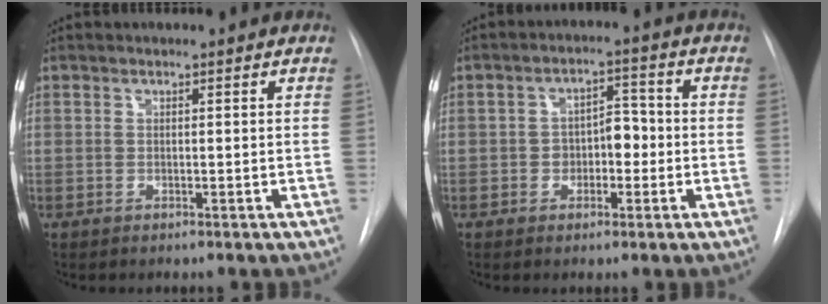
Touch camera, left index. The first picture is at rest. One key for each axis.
{"total": 4.8, "fx": -1.8, "fy": 2.8, "fz": 3.5, "tx": -0.051, "ty": 0.015, "tz": -0.027}